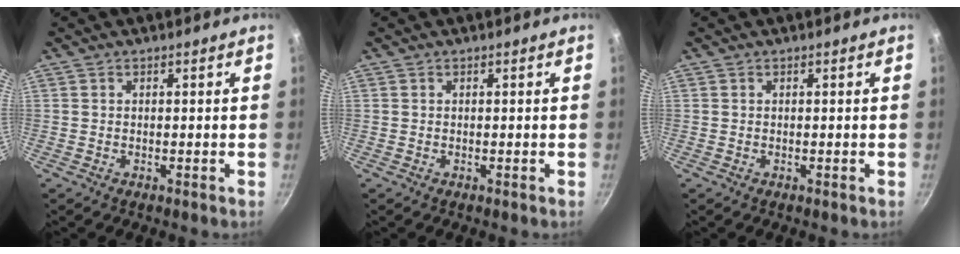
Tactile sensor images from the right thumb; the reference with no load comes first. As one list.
[{"total": 0.0}, {"total": 0.0}]